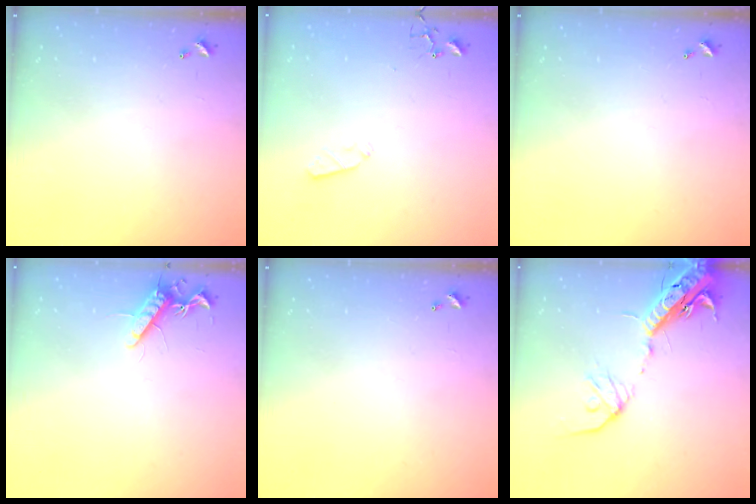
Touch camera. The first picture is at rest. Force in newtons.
{"total": 3.6, "press": 3.5, "slide": 0.6}
{"total": 0.0}
{"total": 11.3, "press": 11.3, "slide": 0.7}
{"total": 0.0}
{"total": 17.9, "press": 17.4, "slide": 4.3}